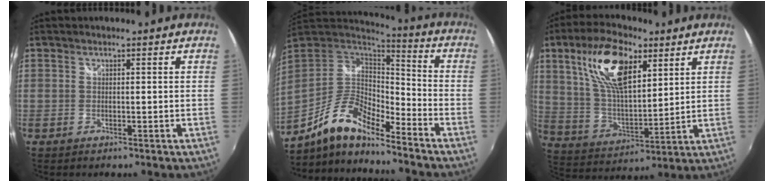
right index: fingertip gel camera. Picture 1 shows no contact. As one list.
[{"total": 14.0, "force": [-10.2, 3.6, 8.8], "torque": [-0.181, -0.001, -0.200]}, {"total": 17.0, "force": [8.1, 7.3, 13.1], "torque": [-0.249, 0.019, 0.159]}]